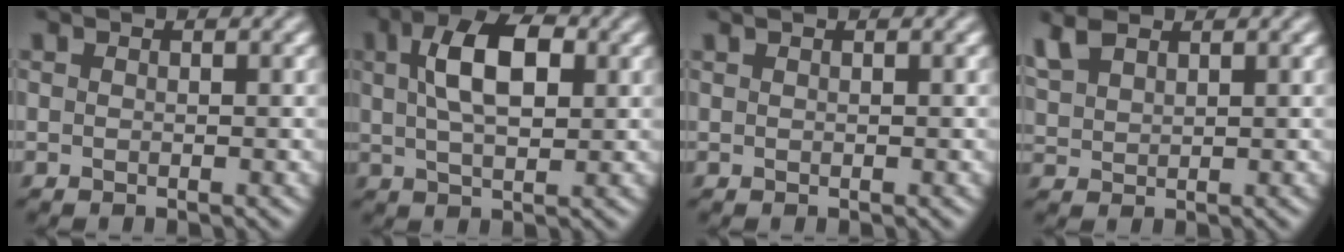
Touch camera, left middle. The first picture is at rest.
{"total": 6.2, "force": [2.1, 3.0, 5.0], "torque": [-0.094, 0.015, 0.033]}
{"total": 0.0}
{"total": 3.0, "force": [2.3, 1.3, 1.3], "torque": [-0.041, 0.011, 0.051]}